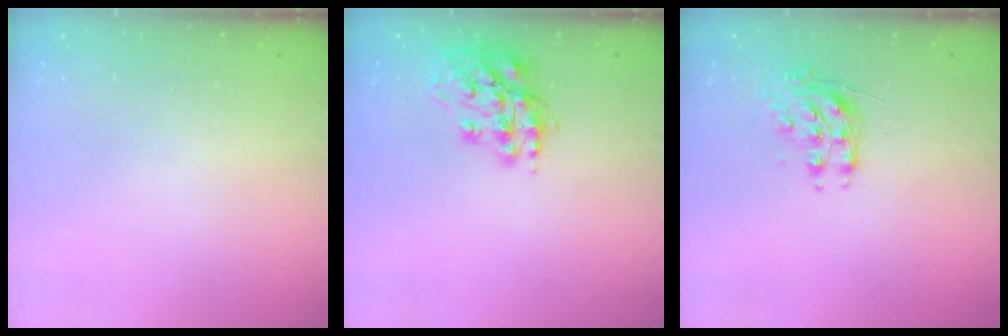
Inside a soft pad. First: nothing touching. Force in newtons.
{"total": 13.9, "press": 13.7, "slide": 2.0}
{"total": 8.4, "press": 8.3, "slide": 0.4}